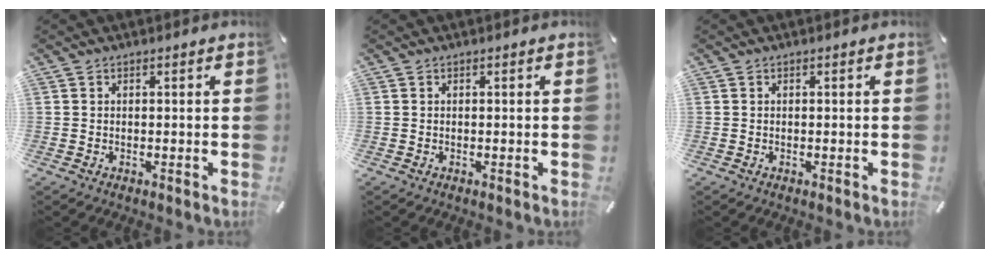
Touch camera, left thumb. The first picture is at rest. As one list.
[{"total": 0.0}, {"total": 0.0}]